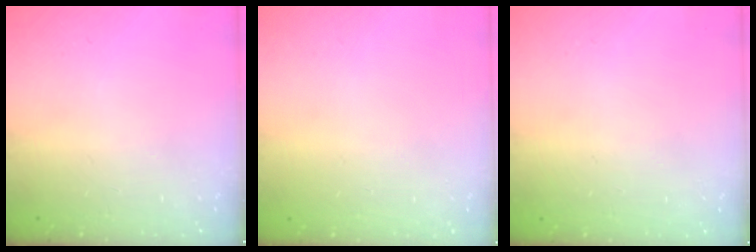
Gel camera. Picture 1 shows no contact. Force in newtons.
{"total": 0.0}
{"total": 0.0}